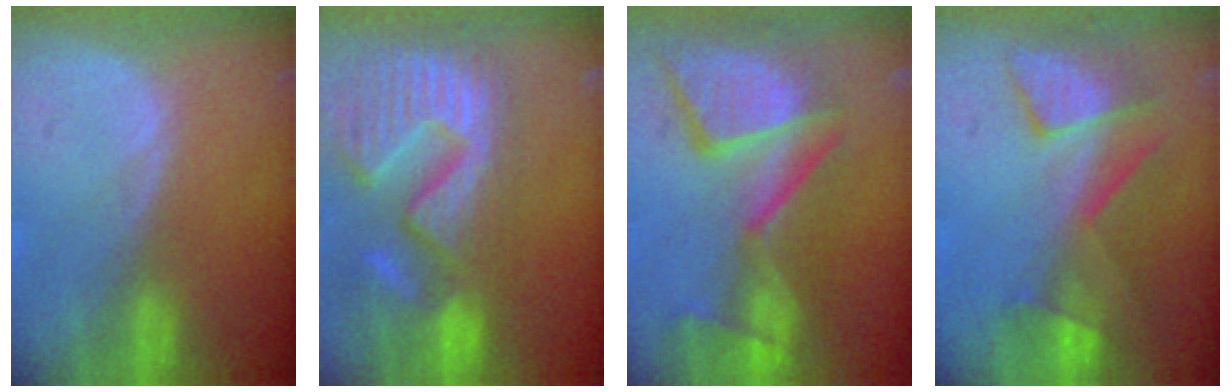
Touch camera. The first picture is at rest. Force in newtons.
{"total": 15.1, "press": 12.7, "slide": 8.2}
{"total": 13.2, "press": 11.2, "slide": 6.9}
{"total": 7.5, "press": 7.3, "slide": 1.5}